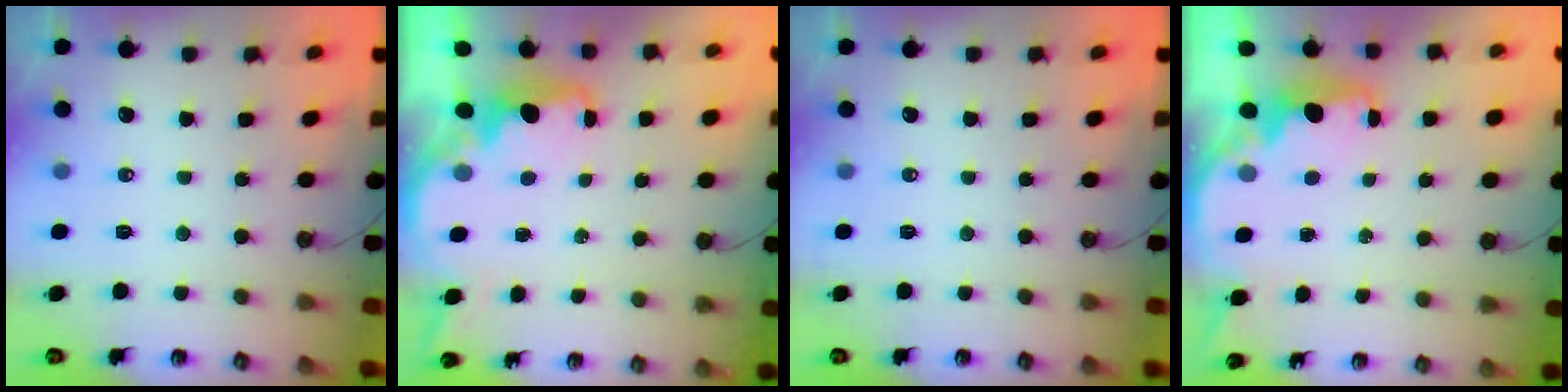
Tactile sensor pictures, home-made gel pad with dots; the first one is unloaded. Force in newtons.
{"total": 2.3, "press": 2.2, "slide": 0.8}
{"total": 0.0}
{"total": 2.3, "press": 2.2, "slide": 0.5}